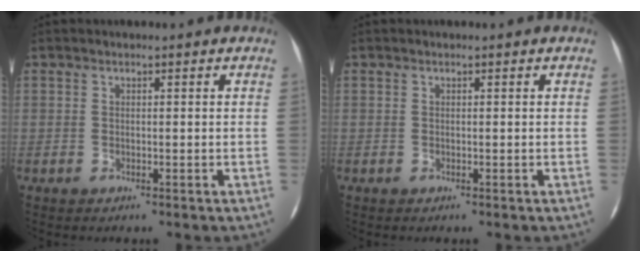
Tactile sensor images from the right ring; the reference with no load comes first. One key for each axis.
{"total": 0.0}